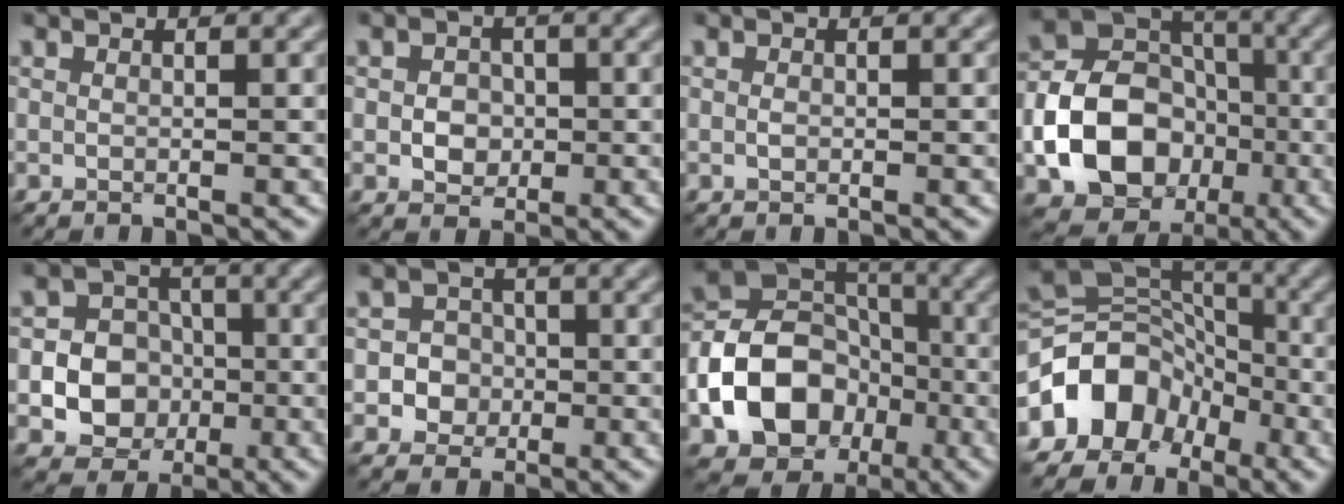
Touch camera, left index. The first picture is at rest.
{"total": 2.5, "force": [-0.3, 2.0, 1.4], "torque": [-0.023, -0.001, -0.010]}
{"total": 0.6, "force": [-0.1, 0.4, 0.4], "torque": [-0.011, -0.001, -0.004]}
{"total": 11.3, "force": [-3.1, 8.8, 6.4], "torque": [-0.121, -0.013, -0.065]}
{"total": 9.6, "force": [-2.3, 8.9, 2.8], "torque": [-0.050, -0.005, -0.057]}
{"total": 4.3, "force": [-1.2, 4.0, 0.8], "torque": [0.007, 0.014, -0.040]}
{"total": 11.2, "force": [-3.8, 8.6, 6.1], "torque": [-0.114, -0.004, -0.075]}
{"total": 8.5, "force": [-4.0, 6.5, 3.8], "torque": [-0.062, 0.012, -0.090]}